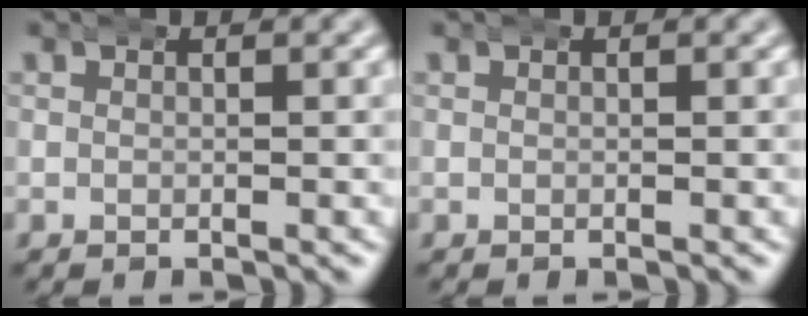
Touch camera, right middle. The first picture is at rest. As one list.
[{"total": 0.0}]